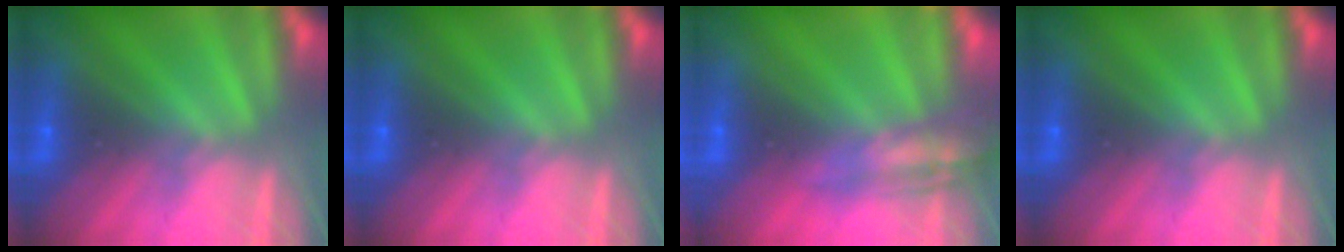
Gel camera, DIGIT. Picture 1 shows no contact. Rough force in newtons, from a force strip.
{"total": 0.0}
{"total": 2.6}
{"total": 0.0}